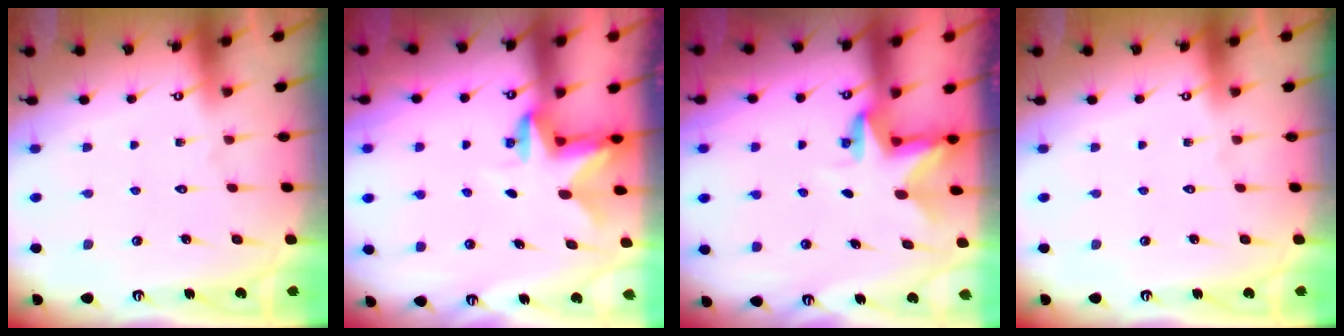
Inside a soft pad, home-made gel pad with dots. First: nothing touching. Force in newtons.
{"total": 2.6, "press": 2.6, "slide": 0.5}
{"total": 2.9, "press": 2.9, "slide": 0.2}
{"total": 0.0}